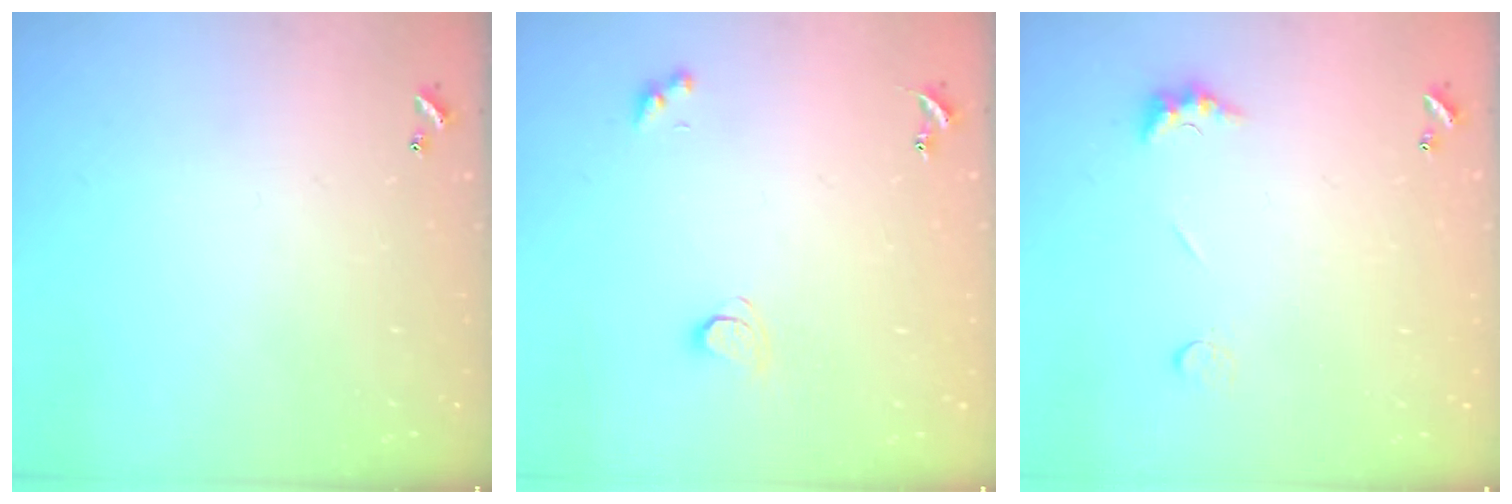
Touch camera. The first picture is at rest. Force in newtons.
{"total": 1.7, "press": 1.7, "slide": 0.3}
{"total": 2.5, "press": 2.4, "slide": 0.7}